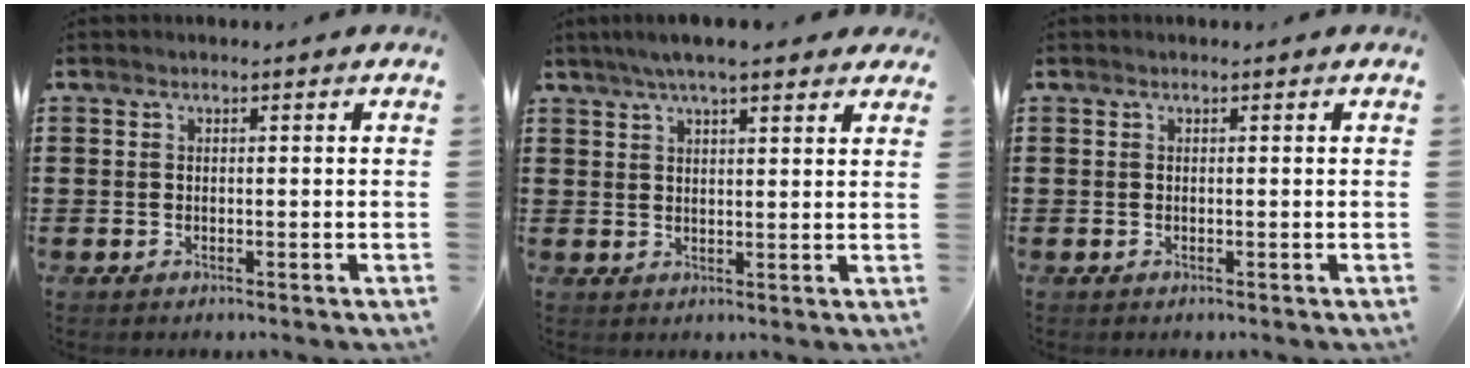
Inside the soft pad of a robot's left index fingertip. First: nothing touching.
{"total": 5.4, "force": [4.2, 0.7, 3.2], "torque": [-0.071, 0.000, 0.075]}
{"total": 0.0}